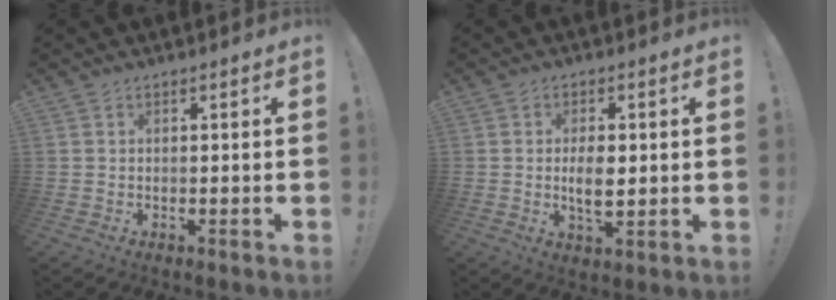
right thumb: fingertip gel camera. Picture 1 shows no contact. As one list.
[{"total": 6.0, "force": [0.2, 3.0, 5.2], "torque": [-0.085, -0.005, -0.003]}]